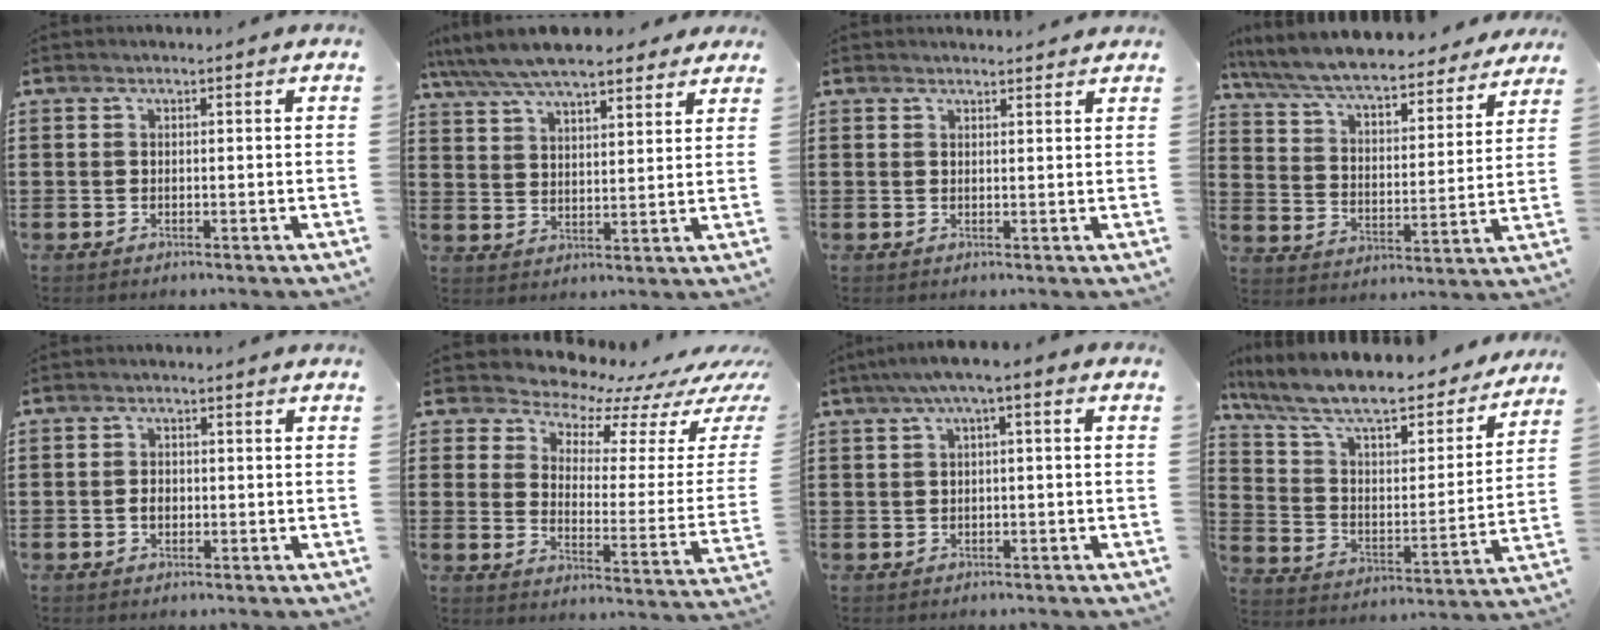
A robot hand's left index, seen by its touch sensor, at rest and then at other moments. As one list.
[{"total": 7.4, "force": [6.6, 1.5, 2.8], "torque": [-0.081, -0.019, 0.119]}, {"total": 1.5, "force": [1.5, 0.0, 0.2], "torque": [-0.007, 0.000, 0.030]}, {"total": 7.6, "force": [7.1, 0.4, 2.8], "torque": [-0.085, -0.047, 0.119]}, {"total": 1.8, "force": [-0.3, 1.2, 1.4], "torque": [-0.029, 0.004, -0.006]}, {"total": 5.9, "force": [5.5, 1.9, 0.6], "torque": [-0.026, -0.059, 0.089]}, {"total": 2.8, "force": [-0.7, 0.3, 2.7], "torque": [-0.047, 0.005, -0.017]}, {"total": 9.6, "force": [8.2, 1.7, 4.6], "torque": [-0.126, -0.061, 0.140]}]